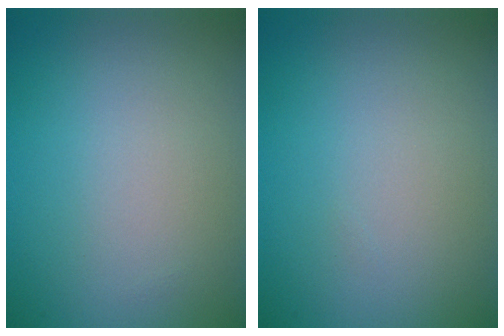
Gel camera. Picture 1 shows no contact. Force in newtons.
{"total": 0.0}